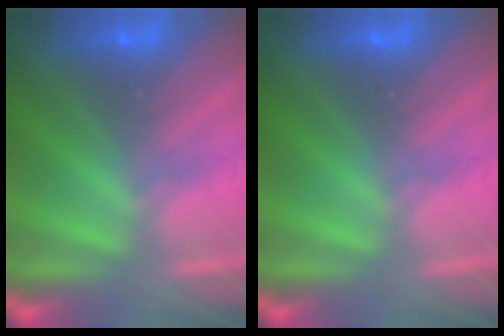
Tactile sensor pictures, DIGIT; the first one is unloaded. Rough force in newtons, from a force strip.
{"total": 0.0}